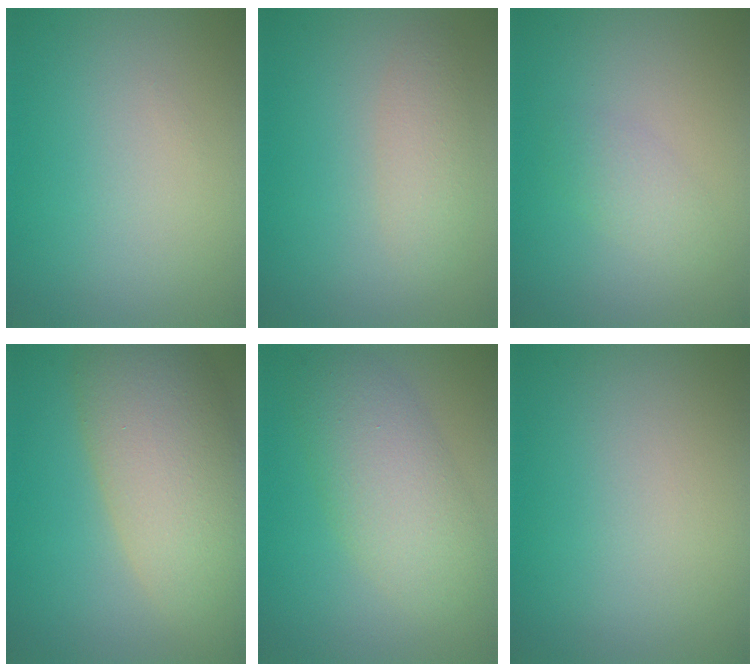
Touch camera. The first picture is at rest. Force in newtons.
{"total": 2.2, "press": 2.2, "slide": 0.1}
{"total": 1.5, "press": 1.5, "slide": 0.0}
{"total": 9.9, "press": 9.8, "slide": 1.0}
{"total": 5.7, "press": 5.7, "slide": 0.1}
{"total": 0.0}